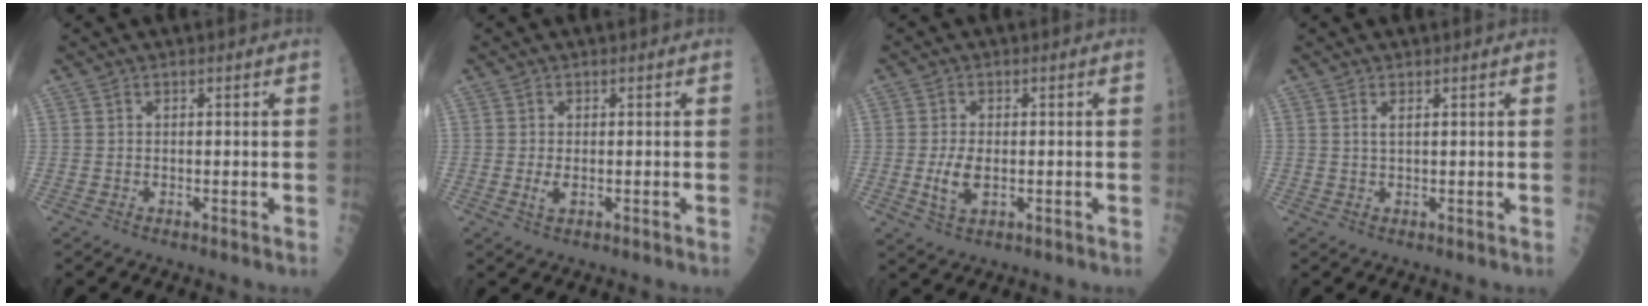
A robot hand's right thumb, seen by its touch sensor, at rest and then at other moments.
{"total": 1.7, "force": [-0.3, 0.7, 1.5], "torque": [-0.031, -0.004, -0.003]}
{"total": 4.7, "force": [-0.7, 2.4, 4.0], "torque": [-0.076, -0.006, -0.010]}
{"total": 1.0, "force": [0.4, 0.2, 0.9], "torque": [-0.024, -0.002, 0.010]}